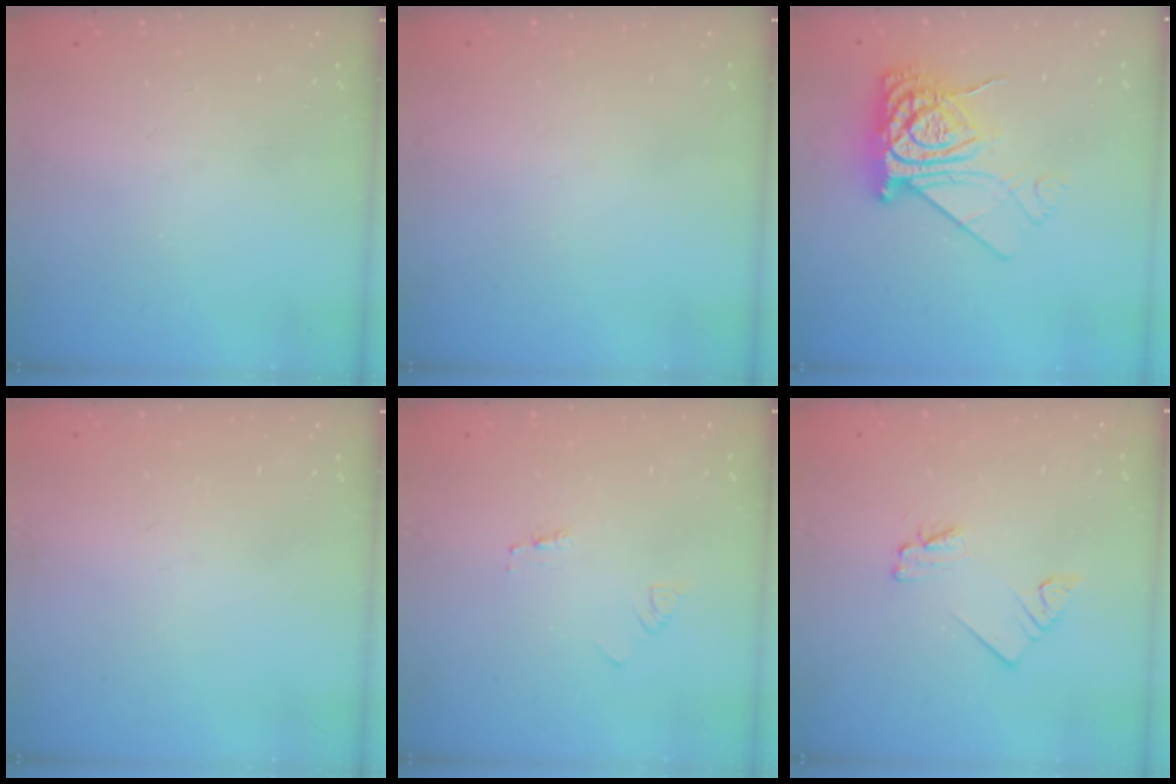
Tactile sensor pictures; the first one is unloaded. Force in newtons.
{"total": 0.0}
{"total": 12.3, "press": 12.3, "slide": 1.0}
{"total": 0.7, "press": 0.6, "slide": 0.1}
{"total": 1.8, "press": 1.8, "slide": 0.2}
{"total": 2.3, "press": 2.3, "slide": 0.1}